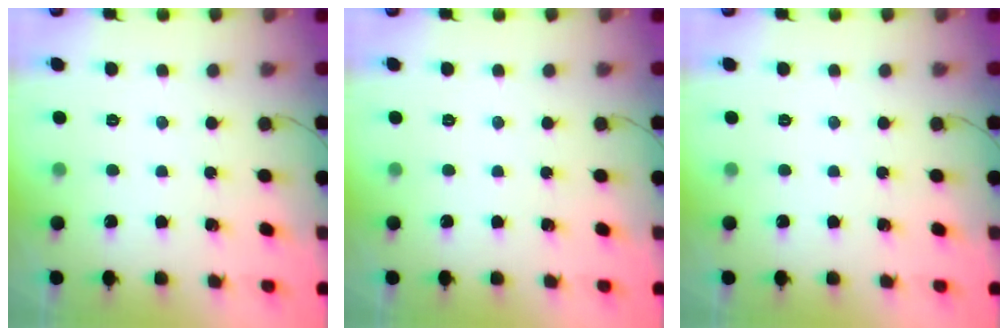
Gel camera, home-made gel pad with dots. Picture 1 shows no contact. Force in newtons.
{"total": 0.0}
{"total": 0.0}